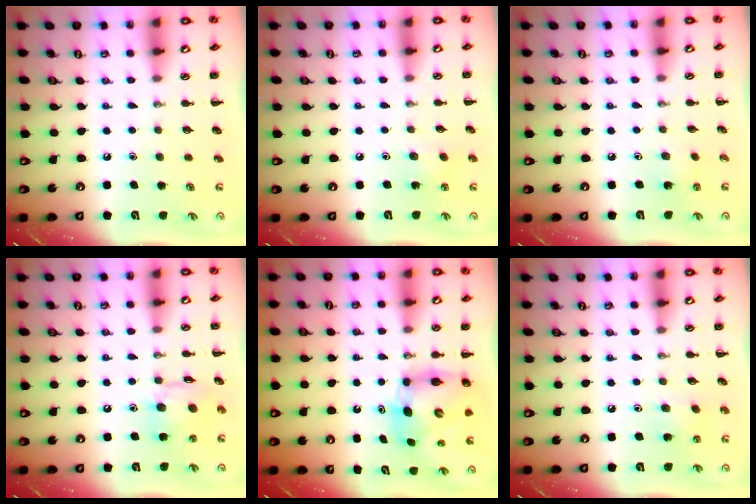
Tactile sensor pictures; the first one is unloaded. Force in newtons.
{"total": 3.2, "press": 3.0, "slide": 0.9}
{"total": 1.6, "press": 1.4, "slide": 0.6}
{"total": 10.7, "press": 10.6, "slide": 1.4}
{"total": 7.4, "press": 7.4, "slide": 0.8}
{"total": 2.8, "press": 2.7, "slide": 0.8}